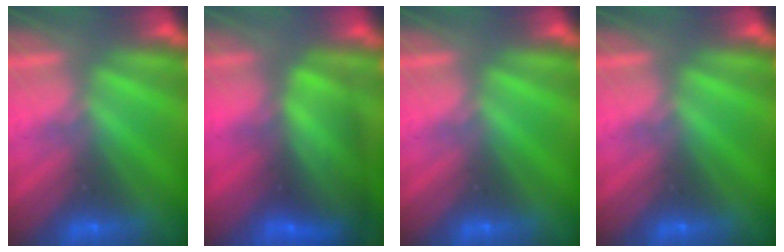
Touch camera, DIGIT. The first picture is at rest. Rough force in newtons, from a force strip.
{"total": 9.1}
{"total": 0.0}
{"total": 0.0}